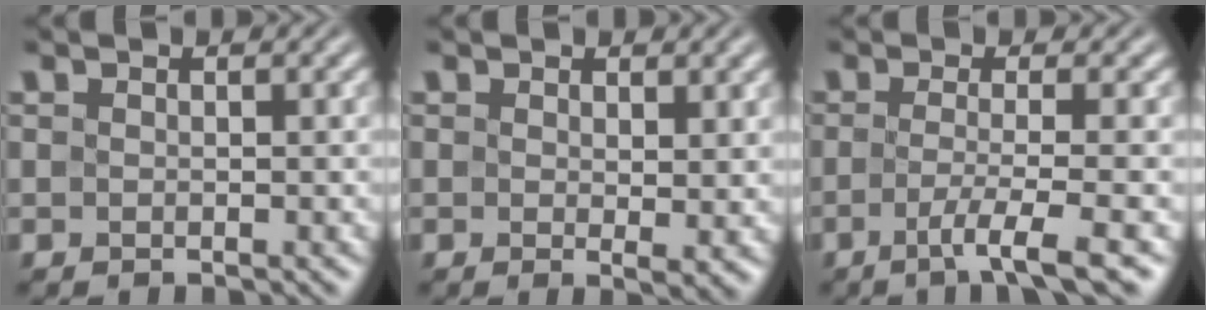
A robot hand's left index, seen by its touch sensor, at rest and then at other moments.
{"total": 1.7, "force": [0.6, 0.4, 1.5], "torque": [-0.020, -0.014, 0.014]}
{"total": 4.1, "force": [-1.6, 0.7, 3.7], "torque": [-0.058, -0.010, -0.036]}